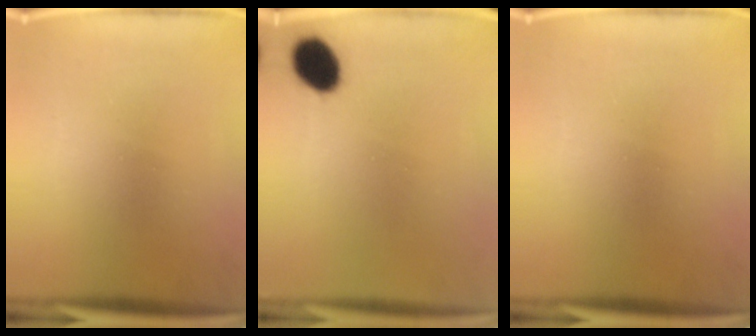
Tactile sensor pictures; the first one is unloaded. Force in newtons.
{"total": 7.8}
{"total": 0.0}